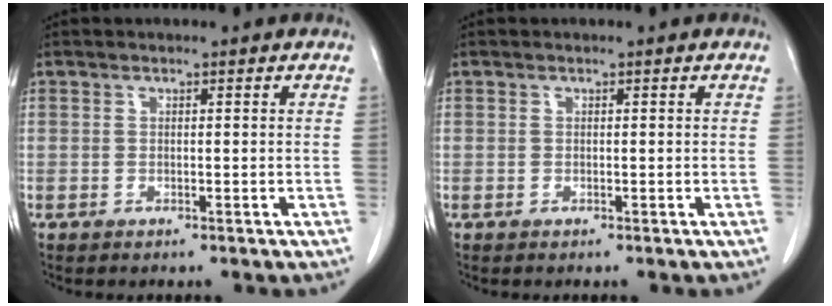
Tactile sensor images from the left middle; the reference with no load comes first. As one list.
[{"total": 0.0}]